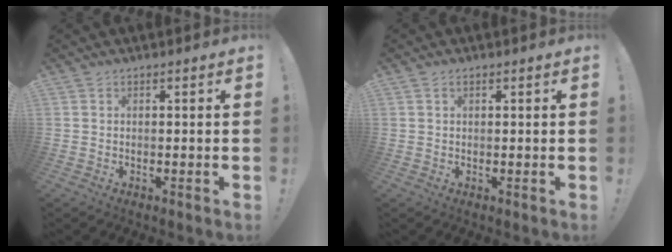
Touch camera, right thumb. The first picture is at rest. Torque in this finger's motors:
{"motor_torque": [-0.19, -0.26, 0.10, -0.07, 0.05]}